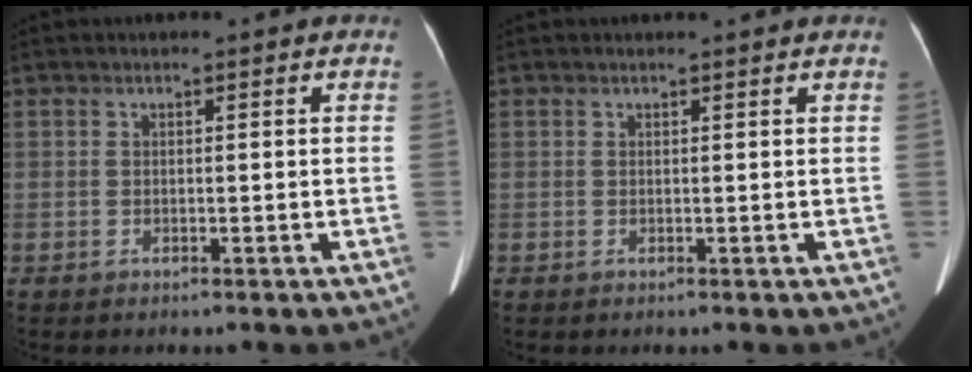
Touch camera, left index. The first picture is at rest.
{"total": 2.6, "force": [2.5, -0.1, 0.8], "torque": [-0.008, -0.005, 0.021]}